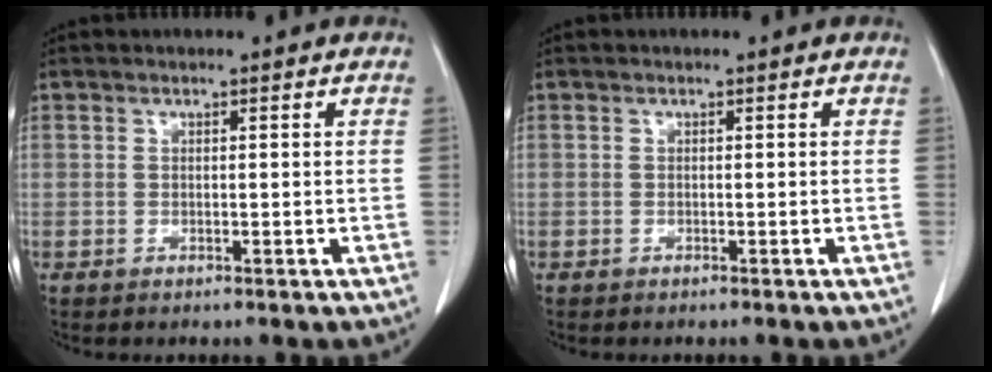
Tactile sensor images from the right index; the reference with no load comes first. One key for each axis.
{"total": 0.0}